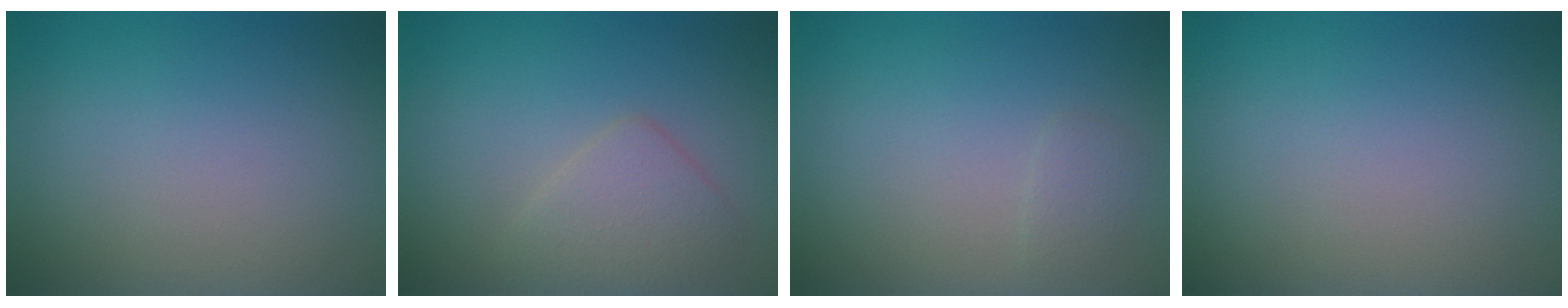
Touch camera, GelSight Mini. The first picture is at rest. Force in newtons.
{"total": 2.7, "press": 2.7, "slide": 0.2}
{"total": 0.9, "press": 0.9, "slide": 0.0}
{"total": 0.0}